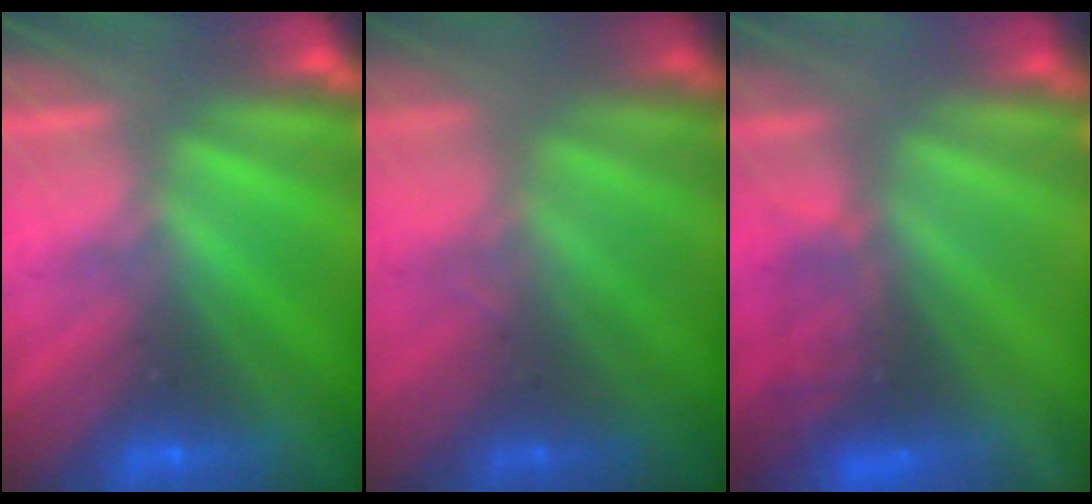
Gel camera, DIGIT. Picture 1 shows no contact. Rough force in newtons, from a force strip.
{"total": 1.8}
{"total": 4.5}